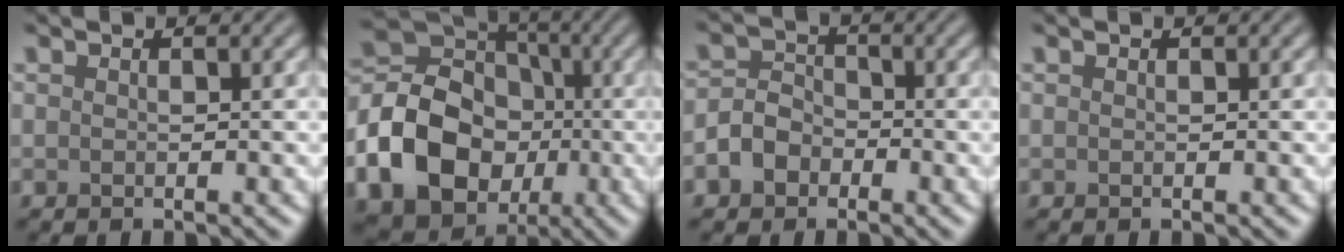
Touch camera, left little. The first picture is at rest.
{"total": 12.5, "force": [-3.3, 10.1, 6.4], "torque": [-0.112, -0.016, -0.083]}
{"total": 3.0, "force": [-1.4, 2.2, 1.3], "torque": [-0.021, 0.006, -0.034]}
{"total": 0.0}